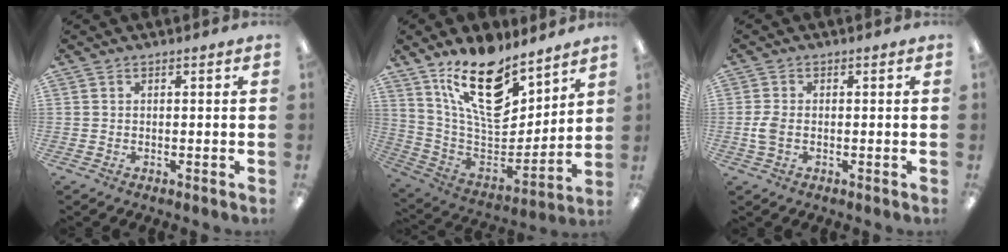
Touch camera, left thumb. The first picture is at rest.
{"total": 20.3, "force": [13.6, 9.2, 11.9], "torque": [-0.202, -0.089, 0.242]}
{"total": 3.6, "force": [-0.4, 2.2, 2.8], "torque": [-0.062, 0.001, -0.010]}